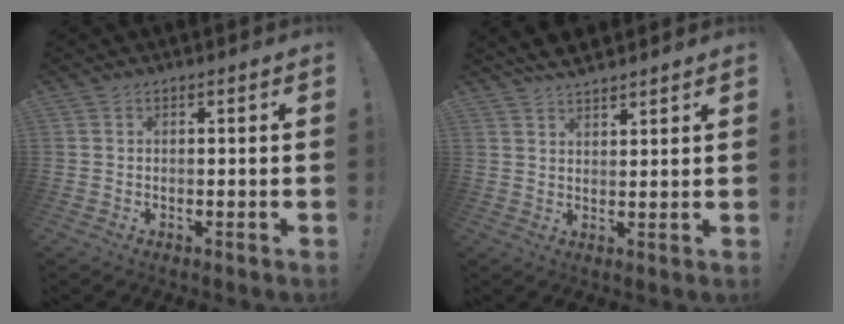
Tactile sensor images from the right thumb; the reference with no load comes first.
{"total": 4.6, "force": [4.3, 1.1, 1.1], "torque": [-0.023, -0.026, 0.080]}